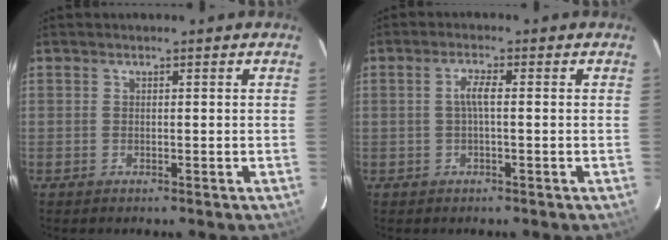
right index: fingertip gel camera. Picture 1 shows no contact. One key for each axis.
{"total": 2.2, "fx": 0.1, "fy": -0.1, "fz": 2.2, "tx": -0.044, "ty": 0.003, "tz": 0.000}